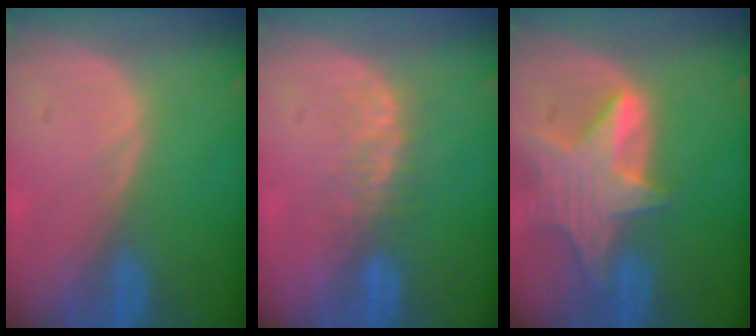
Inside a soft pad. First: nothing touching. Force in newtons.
{"total": 3.3, "press": 3.0, "slide": 1.4}
{"total": 8.4, "press": 7.5, "slide": 3.9}